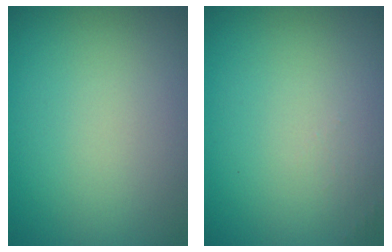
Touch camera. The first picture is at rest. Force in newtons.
{"total": 0.7, "press": 0.6, "slide": 0.1}